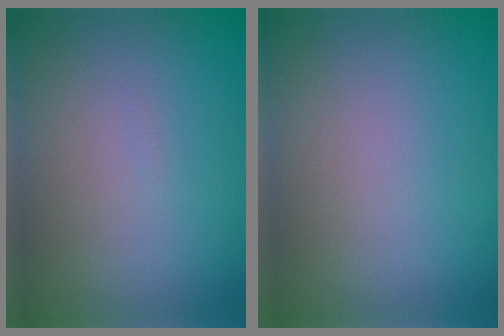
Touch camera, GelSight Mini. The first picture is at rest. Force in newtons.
{"total": 0.0}